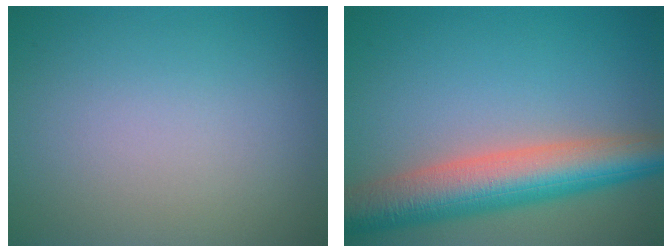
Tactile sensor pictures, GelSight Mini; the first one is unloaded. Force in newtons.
{"total": 8.5, "press": 8.5, "slide": 0.6}